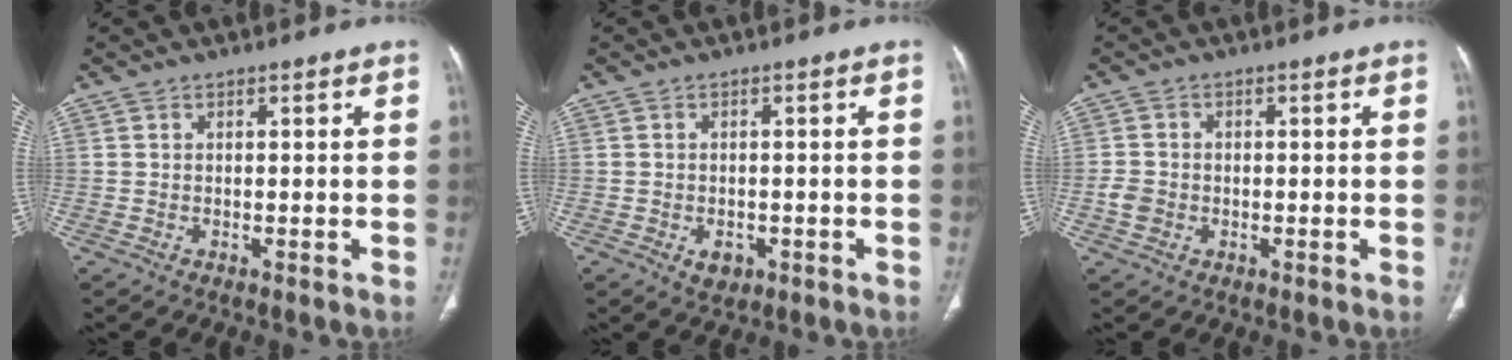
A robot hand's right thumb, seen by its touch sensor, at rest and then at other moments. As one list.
[{"total": 2.9, "force": [-1.2, 2.1, 1.7], "torque": [-0.017, 0.001, -0.010]}, {"total": 3.0, "force": [-0.8, 2.5, 1.4], "torque": [-0.019, 0.010, -0.015]}]